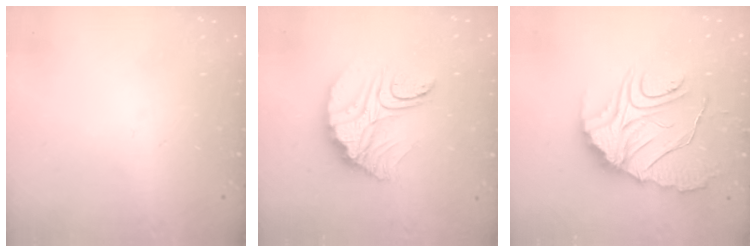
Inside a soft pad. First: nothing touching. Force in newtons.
{"total": 12.9, "press": 12.9, "slide": 0.9}
{"total": 15.6, "press": 15.6, "slide": 1.4}